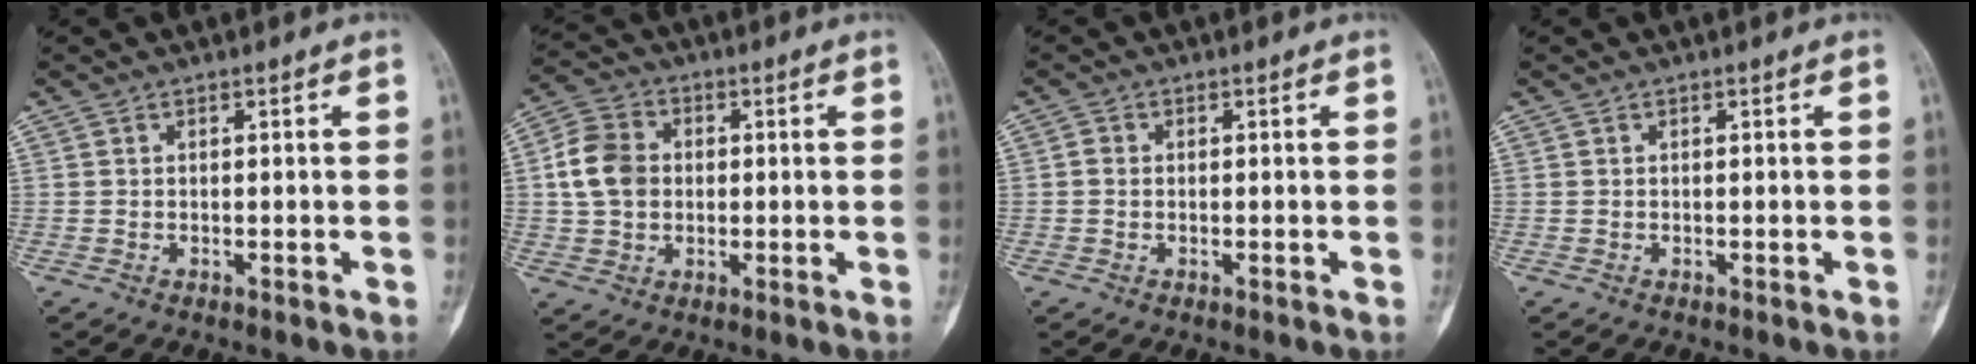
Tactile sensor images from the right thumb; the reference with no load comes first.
{"total": 9.1, "force": [0.7, 7.3, 5.5], "torque": [-0.092, 0.013, 0.007]}
{"total": 1.0, "force": [-0.1, 0.9, 0.5], "torque": [-0.003, 0.002, -0.002]}
{"total": 0.0}